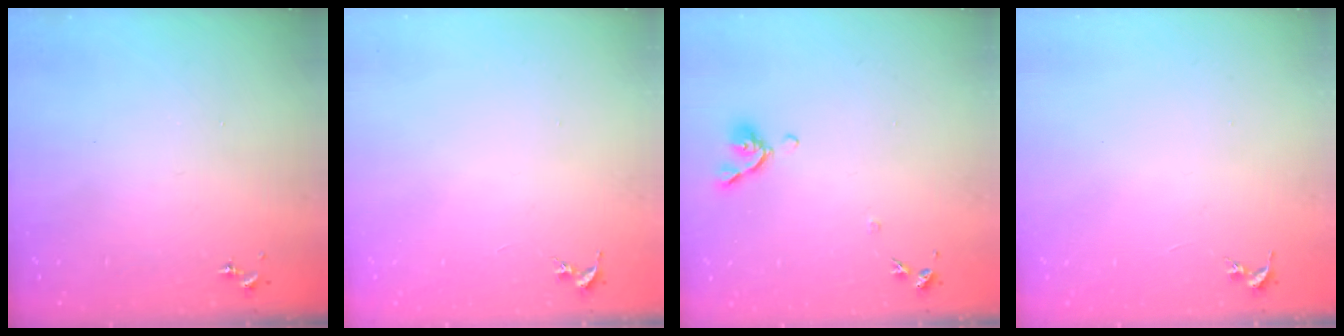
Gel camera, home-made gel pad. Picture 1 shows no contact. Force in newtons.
{"total": 0.0}
{"total": 7.9, "press": 7.8, "slide": 1.5}
{"total": 0.0}